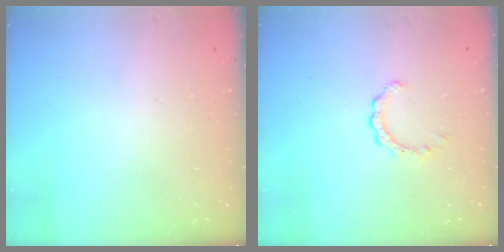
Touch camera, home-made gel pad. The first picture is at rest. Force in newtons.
{"total": 2.3, "press": 2.3, "slide": 0.3}